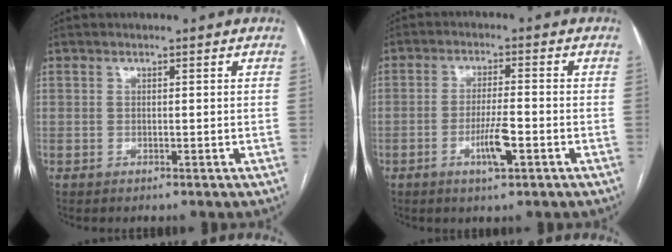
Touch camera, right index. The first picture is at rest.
{"total": 5.3, "force": [-2.2, 0.6, 4.8], "torque": [-0.092, -0.005, -0.038]}